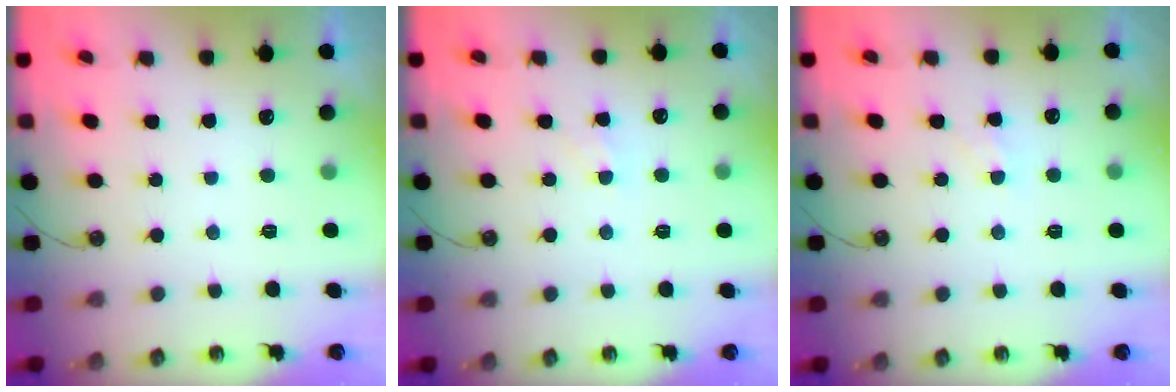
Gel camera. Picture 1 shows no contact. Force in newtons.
{"total": 5.6, "press": 5.6, "slide": 0.7}
{"total": 5.6, "press": 5.6, "slide": 0.7}